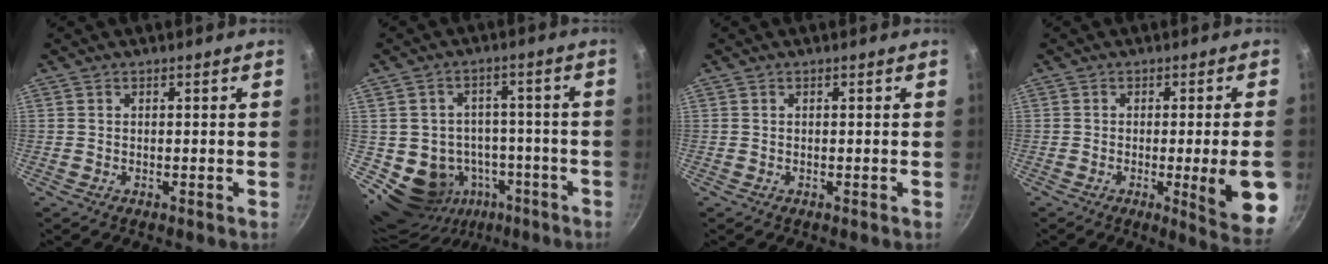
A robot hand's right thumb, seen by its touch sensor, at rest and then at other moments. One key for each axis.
{"total": 13.1, "fx": -5.1, "fy": 11.3, "fz": 4.3, "tx": -0.032, "ty": 0.052, "tz": -0.054}
{"total": 0.0}
{"total": 11.7, "fx": -2.3, "fy": 1.4, "fz": 11.3, "tx": -0.130, "ty": 0.000, "tz": -0.025}